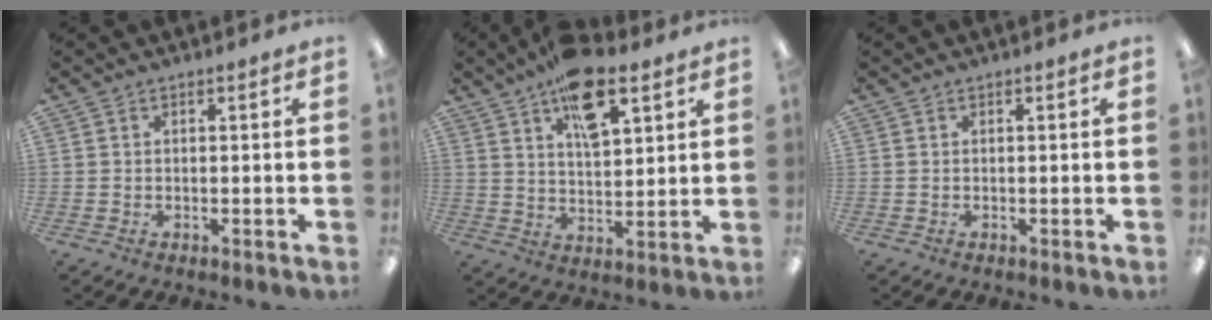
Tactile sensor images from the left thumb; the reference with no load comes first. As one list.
[{"total": 13.4, "force": [8.3, 6.0, 8.6], "torque": [-0.136, -0.028, 0.145]}, {"total": 0.0}]